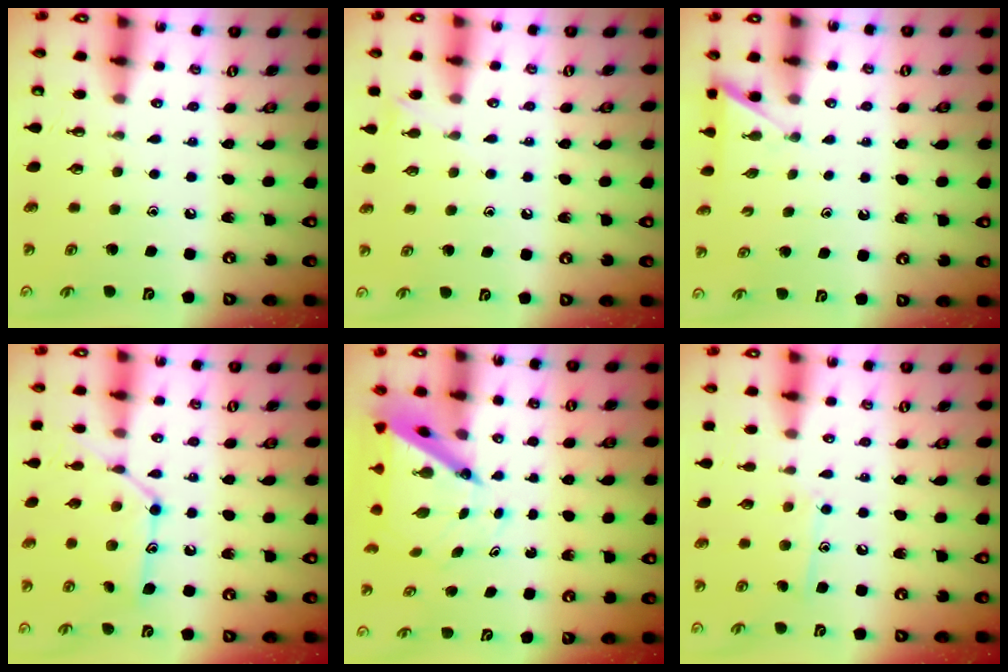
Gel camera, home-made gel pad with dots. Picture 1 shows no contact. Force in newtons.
{"total": 6.5, "press": 6.5, "slide": 0.3}
{"total": 2.5, "press": 2.5, "slide": 0.2}
{"total": 13.5, "press": 13.5, "slide": 0.7}
{"total": 7.2, "press": 7.1, "slide": 0.7}
{"total": 8.3, "press": 8.2, "slide": 0.6}